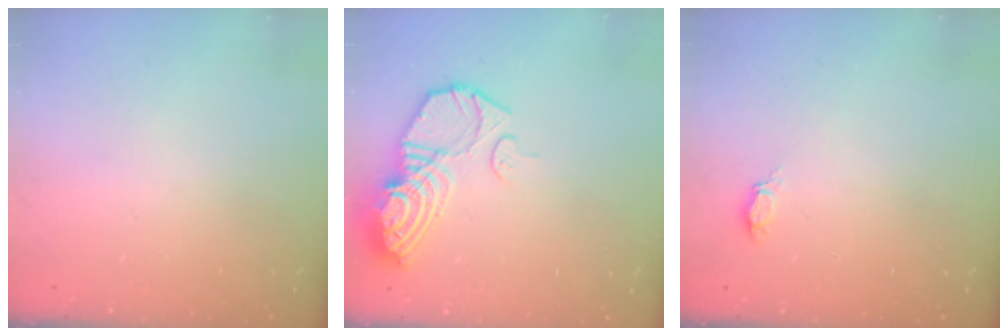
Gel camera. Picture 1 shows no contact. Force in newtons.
{"total": 13.5, "press": 13.5, "slide": 1.1}
{"total": 4.5, "press": 4.5, "slide": 0.6}